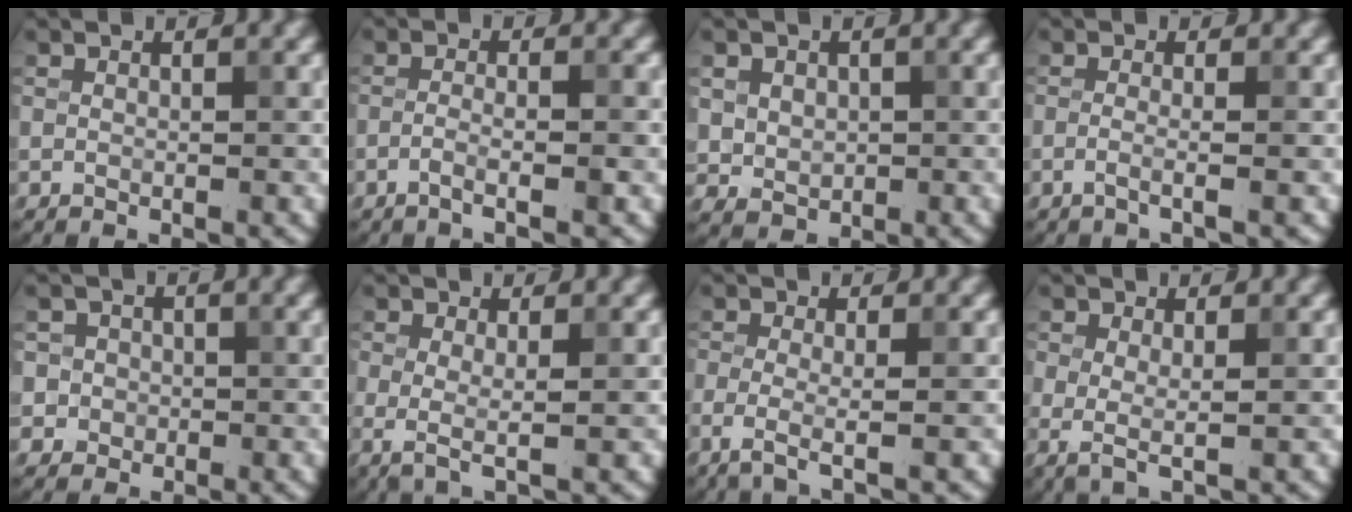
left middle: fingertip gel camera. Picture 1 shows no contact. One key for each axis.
{"total": 2.4, "fx": -1.0, "fy": 0.4, "fz": 2.2, "tx": -0.031, "ty": 0.007, "tz": -0.027}
{"total": 2.9, "fx": 0.7, "fy": 2.6, "fz": 1.1, "tx": -0.032, "ty": -0.006, "tz": 0.027}
{"total": 2.0, "fx": -0.5, "fy": 0.6, "fz": 1.8, "tx": -0.024, "ty": -0.003, "tz": -0.020}
{"total": 3.1, "fx": 0.2, "fy": 3.0, "fz": 0.7, "tx": 0.007, "ty": 0.012, "tz": -0.003}
{"total": 2.2, "fx": -0.2, "fy": 0.5, "fz": 2.1, "tx": -0.040, "ty": -0.008, "tz": -0.004}
{"total": 2.7, "fx": -0.9, "fy": 0.7, "fz": 2.4, "tx": -0.046, "ty": -0.010, "tz": -0.024}
{"total": 2.0, "fx": -0.1, "fy": 0.7, "fz": 1.9, "tx": -0.036, "ty": -0.007, "tz": -0.002}